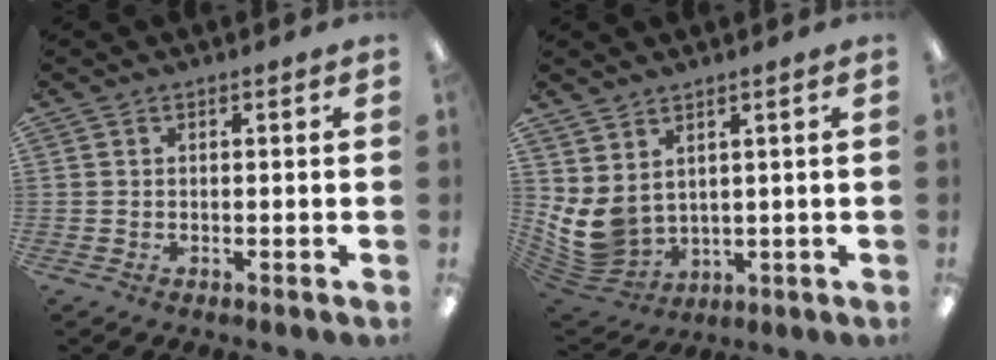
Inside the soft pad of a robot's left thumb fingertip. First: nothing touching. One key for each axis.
{"total": 7.7, "fx": 2.4, "fy": 5.6, "fz": 4.6, "tx": -0.130, "ty": -0.021, "tz": 0.049}